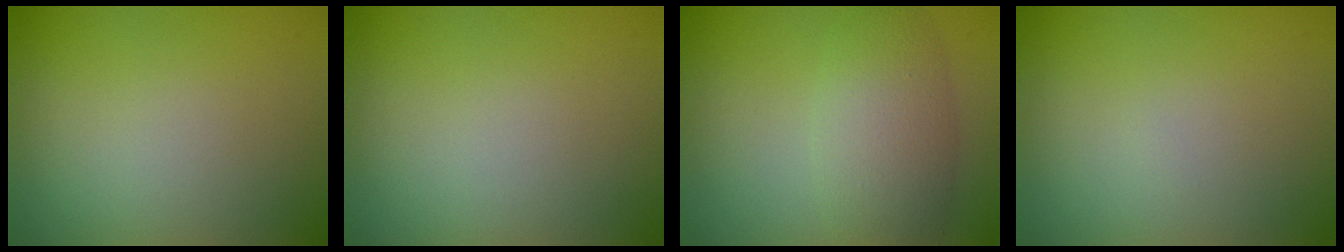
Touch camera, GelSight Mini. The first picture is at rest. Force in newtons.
{"total": 0.0}
{"total": 5.4, "press": 5.4, "slide": 0.2}
{"total": 0.0}